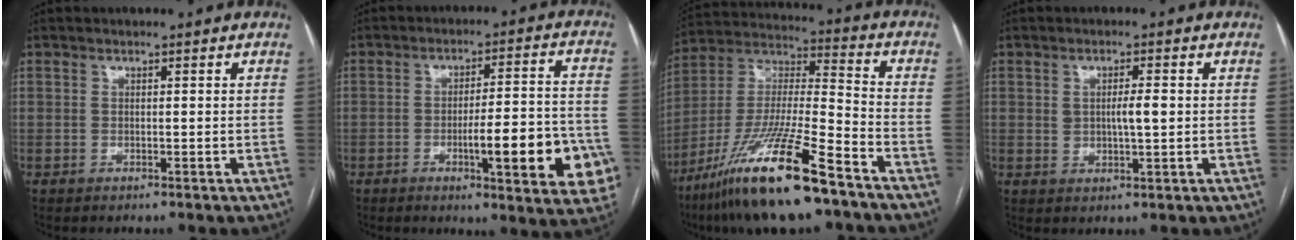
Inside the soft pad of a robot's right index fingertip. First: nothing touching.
{"total": 15.3, "force": [-5.2, 2.7, 14.1], "torque": [-0.144, 0.015, -0.061]}
{"total": 20.8, "force": [-13.5, 2.0, 15.8], "torque": [-0.328, -0.039, -0.246]}
{"total": 3.3, "force": [0.4, 0.9, 3.1], "torque": [-0.052, 0.000, 0.009]}